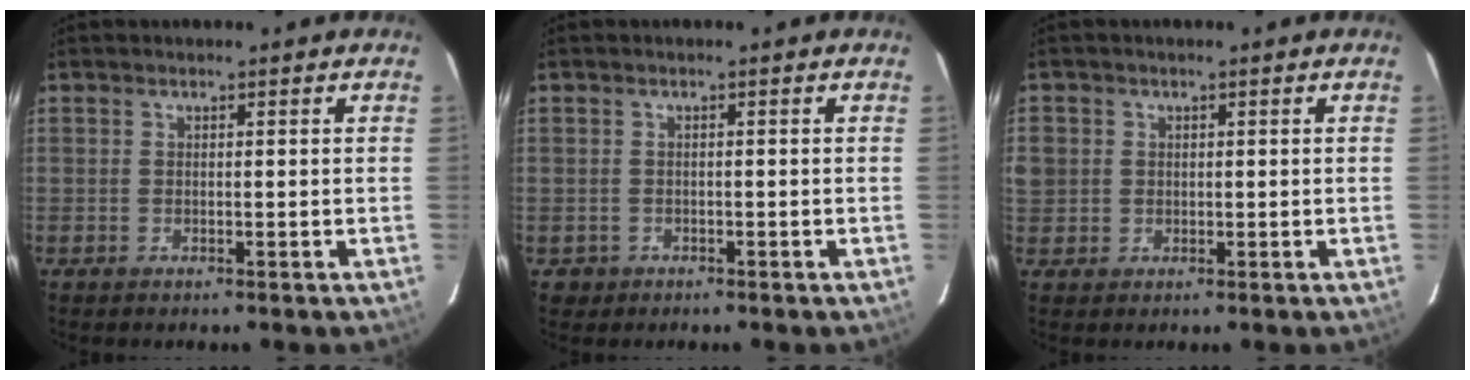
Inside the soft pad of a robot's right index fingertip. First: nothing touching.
{"total": 1.5, "force": [-0.6, 1.4, -0.1], "torque": [-0.003, 0.005, -0.006]}
{"total": 5.1, "force": [0.8, 4.8, 1.7], "torque": [-0.059, 0.013, 0.023]}